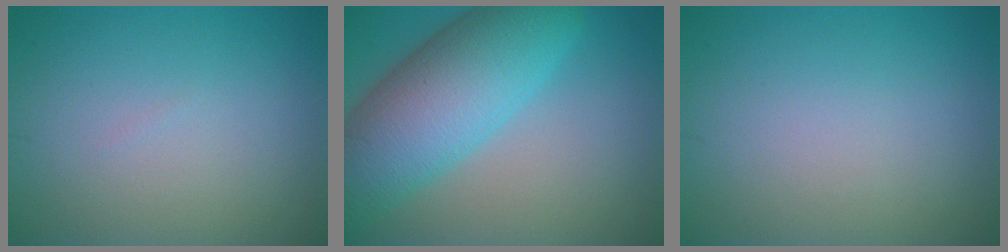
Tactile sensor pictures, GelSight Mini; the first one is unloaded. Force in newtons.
{"total": 10.5, "press": 10.5, "slide": 0.3}
{"total": 0.0}